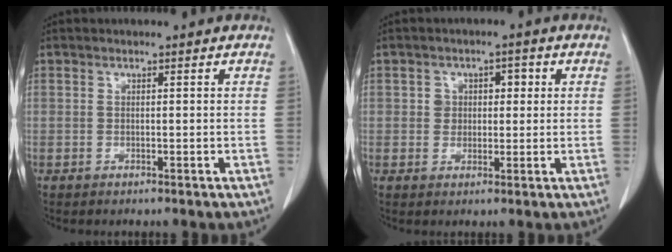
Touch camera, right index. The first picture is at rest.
{"total": 3.6, "force": [0.8, 2.8, 2.1], "torque": [-0.025, 0.016, 0.012]}